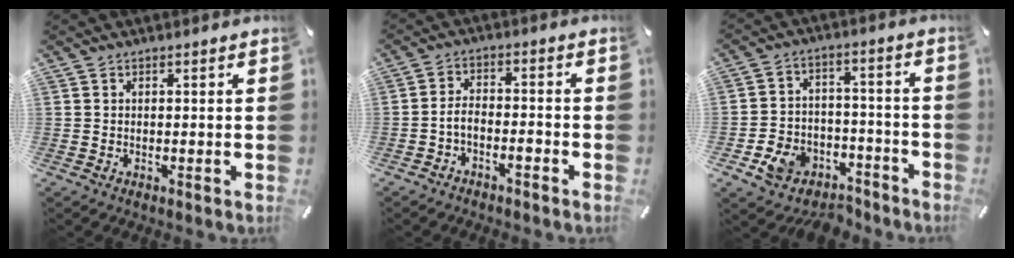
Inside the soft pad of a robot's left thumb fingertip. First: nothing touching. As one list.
[{"total": 4.1, "force": [-2.7, 1.8, 2.6], "torque": [-0.050, 0.013, -0.053]}, {"total": 8.9, "force": [-5.5, 6.6, 2.5], "torque": [-0.040, 0.054, -0.092]}]